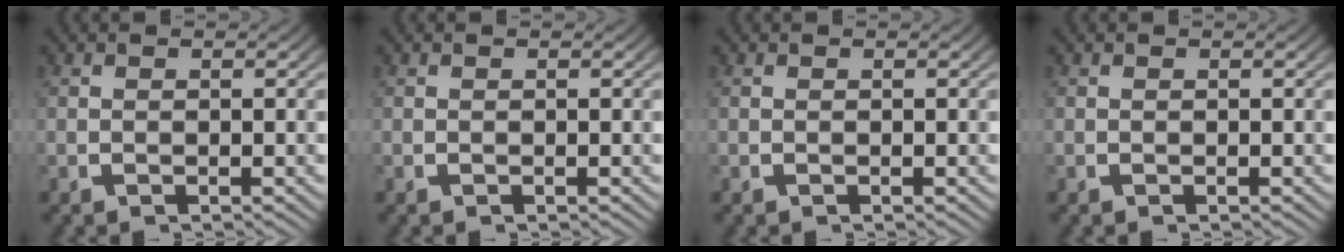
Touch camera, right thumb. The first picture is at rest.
{"total": 0.0}
{"total": 0.0}
{"total": 0.0}